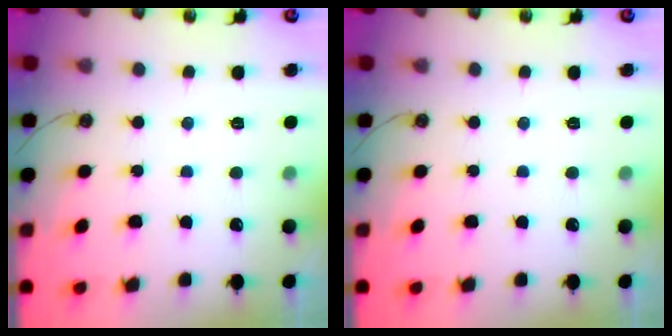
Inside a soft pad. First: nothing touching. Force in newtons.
{"total": 0.0}